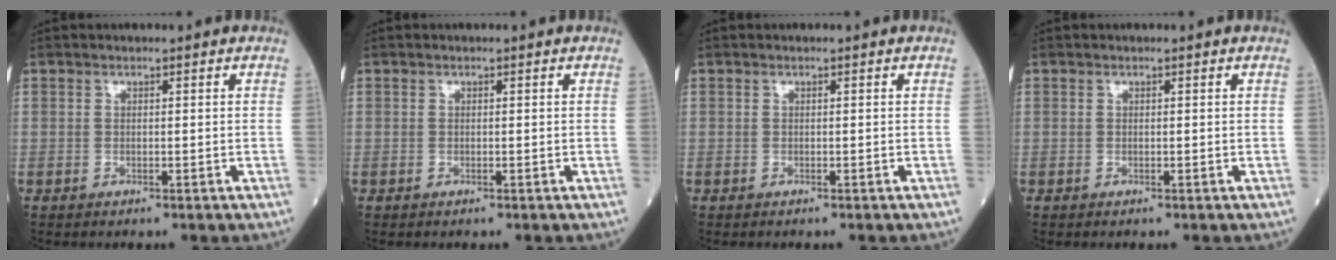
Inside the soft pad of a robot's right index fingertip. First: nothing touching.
{"total": 0.0}
{"total": 0.0}
{"total": 0.0}